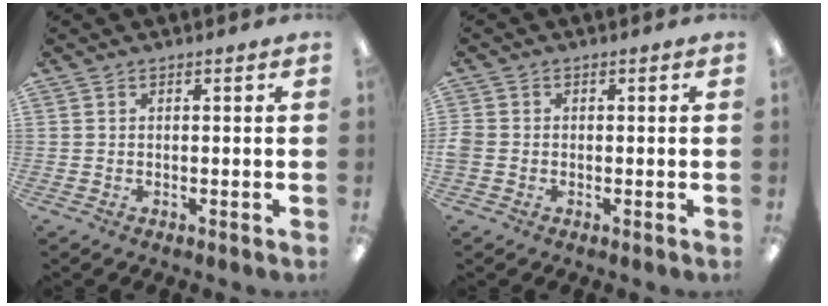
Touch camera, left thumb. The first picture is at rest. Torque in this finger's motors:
{"motor_torque": [-0.22, 0.30, 0.15, -0.20, 0.01]}